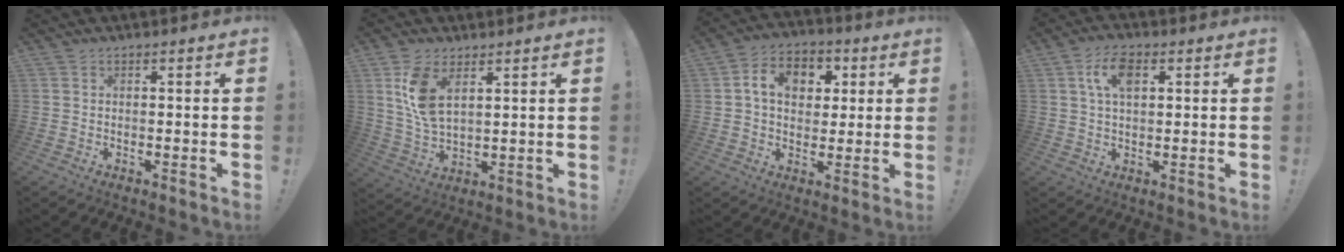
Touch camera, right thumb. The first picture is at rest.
{"total": 9.7, "force": [4.6, 5.2, 6.7], "torque": [-0.126, -0.019, 0.084]}
{"total": 11.0, "force": [2.8, 8.5, 6.5], "torque": [-0.091, 0.003, 0.053]}
{"total": 7.6, "force": [2.6, 4.1, 5.9], "torque": [-0.110, 0.008, 0.047]}